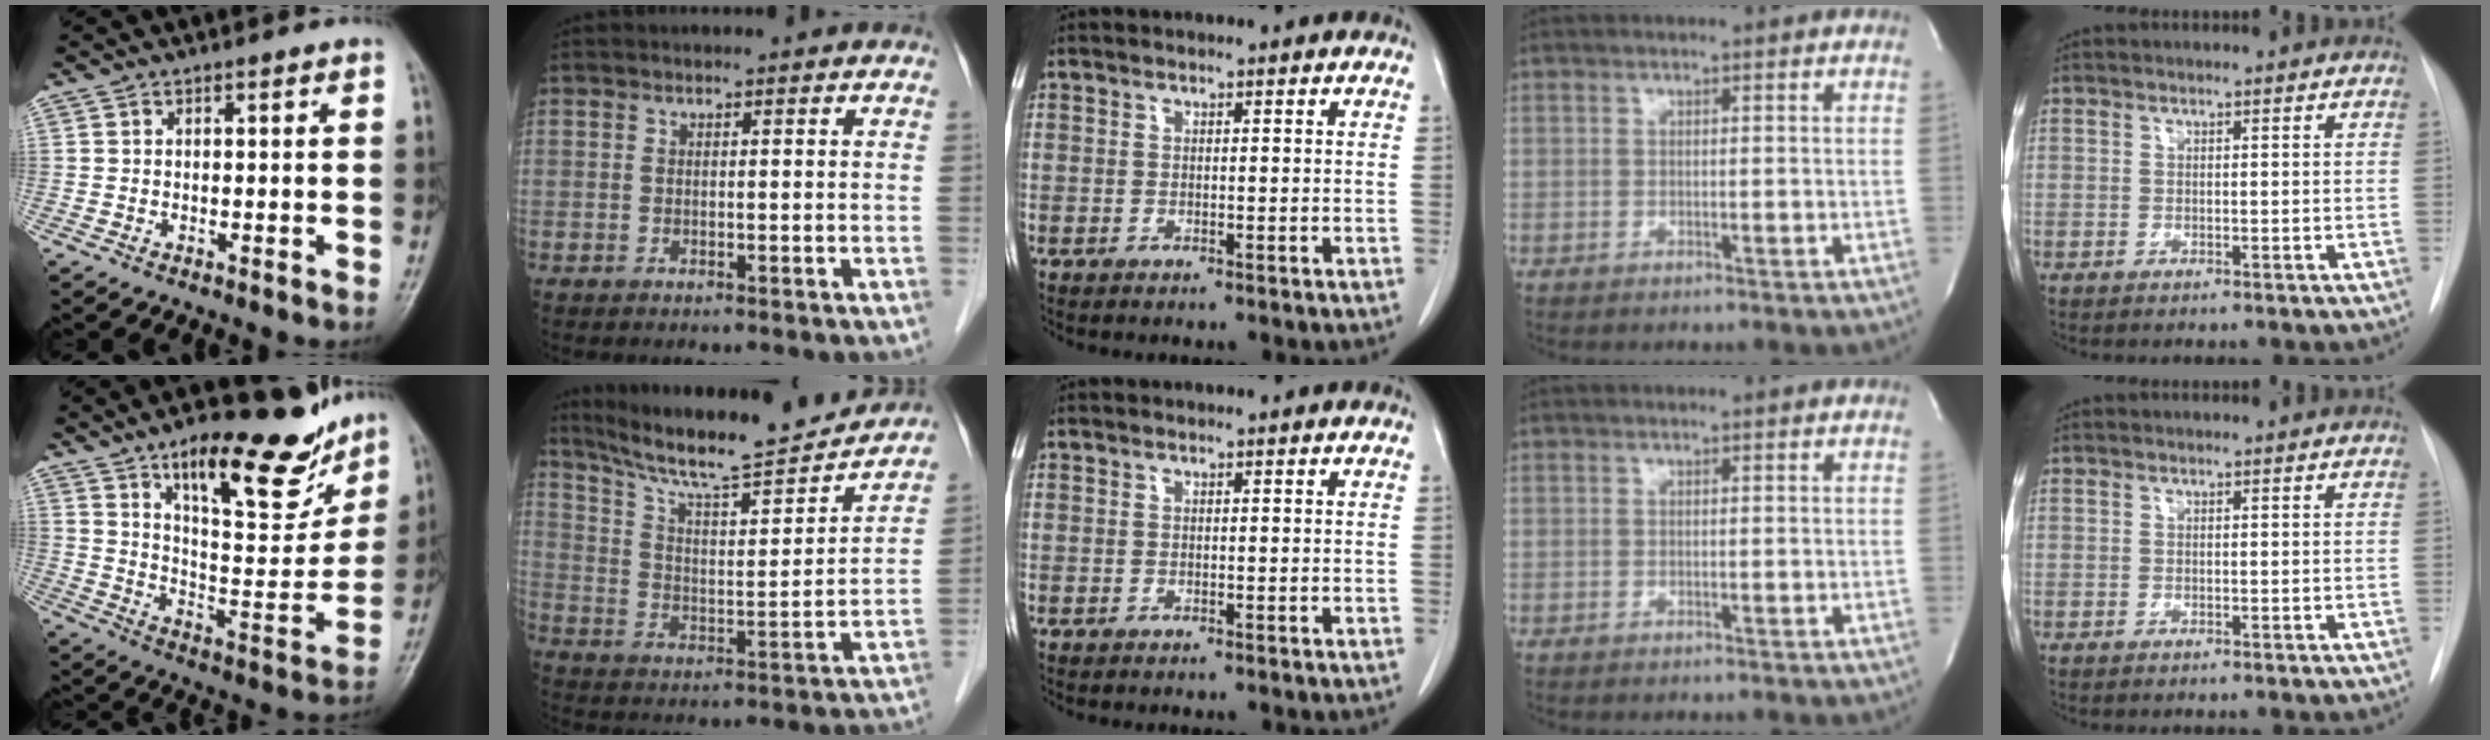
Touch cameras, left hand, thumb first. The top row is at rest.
{"thumb": {"total": 22.0, "force": [14.3, 7.6, 14.9], "torque": [-0.167, -0.073, 0.225]}, "index": {"total": 19.8, "force": [17.8, 1.4, 8.5], "torque": [-0.146, -0.005, 0.276]}}